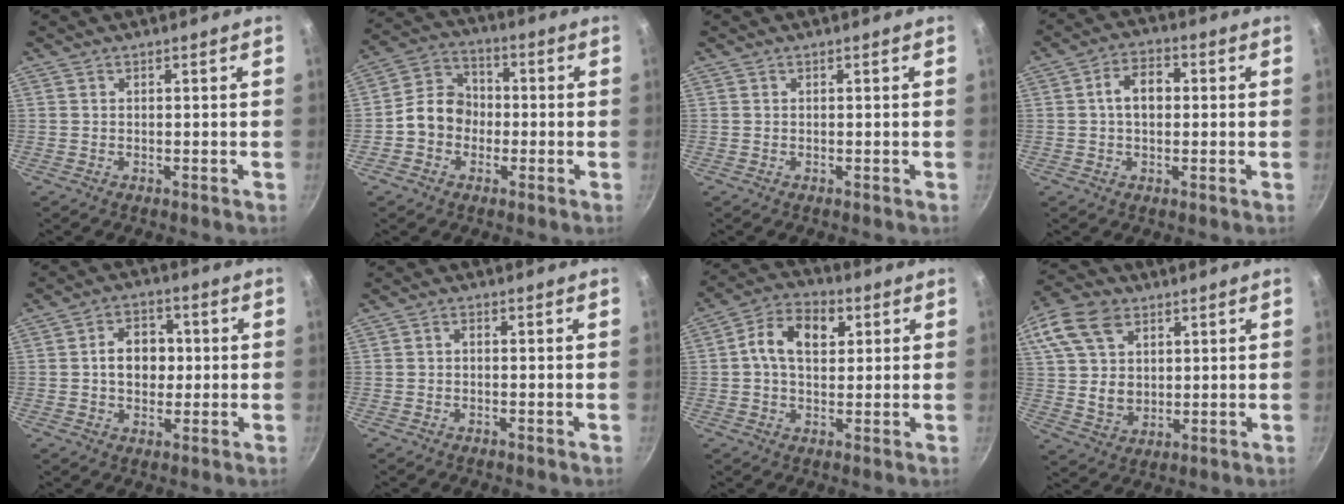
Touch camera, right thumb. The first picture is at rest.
{"total": 9.0, "force": [-1.6, 7.7, 4.5], "torque": [-0.043, 0.031, -0.044]}
{"total": 0.0}
{"total": 6.7, "force": [0.6, 4.5, 4.9], "torque": [-0.062, 0.018, 0.003]}
{"total": 8.4, "force": [0.4, 6.4, 5.4], "torque": [-0.049, 0.012, 0.000]}
{"total": 1.0, "force": [-0.4, 0.7, 0.7], "torque": [-0.013, 0.008, -0.008]}
{"total": 10.6, "force": [2.4, 7.1, 7.5], "torque": [-0.108, 0.016, 0.023]}
{"total": 19.6, "force": [8.2, 14.1, 10.9], "torque": [-0.236, 0.012, 0.156]}